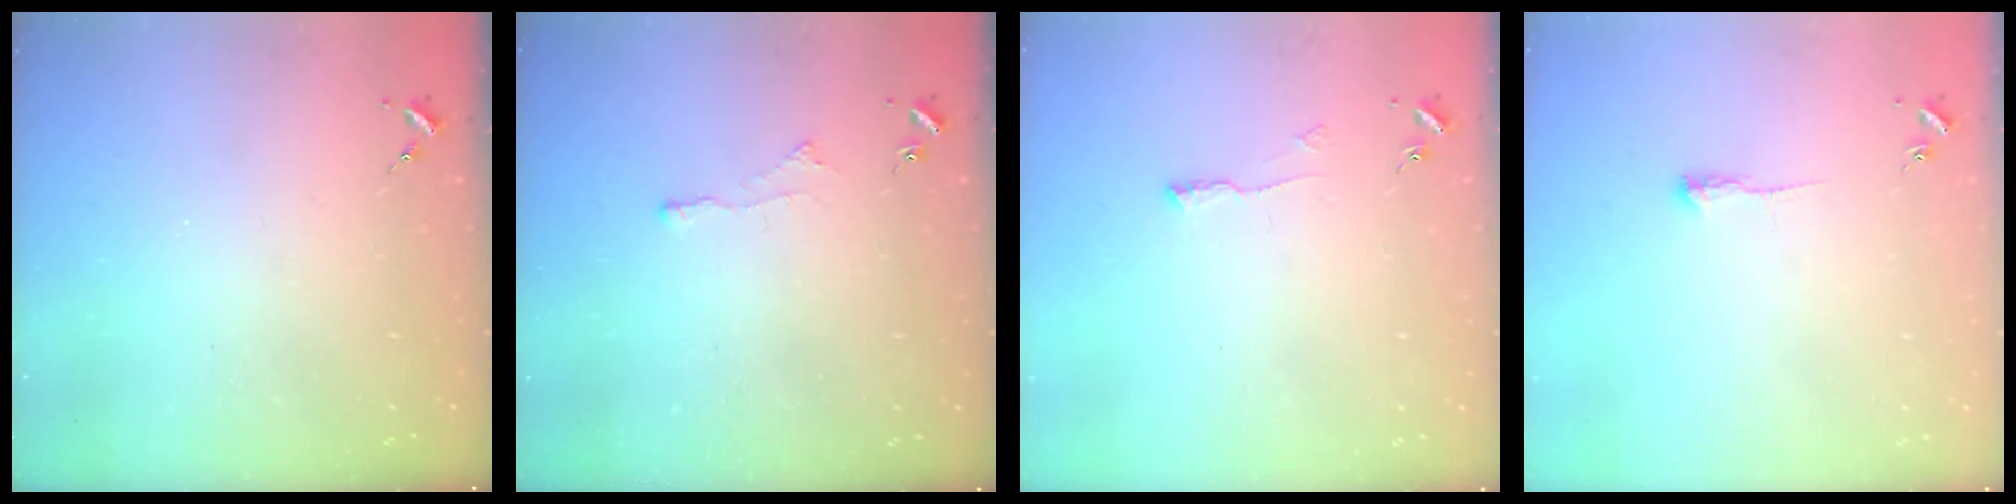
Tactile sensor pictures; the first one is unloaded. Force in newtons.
{"total": 2.8, "press": 2.7, "slide": 0.5}
{"total": 5.6, "press": 5.5, "slide": 0.8}
{"total": 3.7, "press": 3.7, "slide": 0.5}